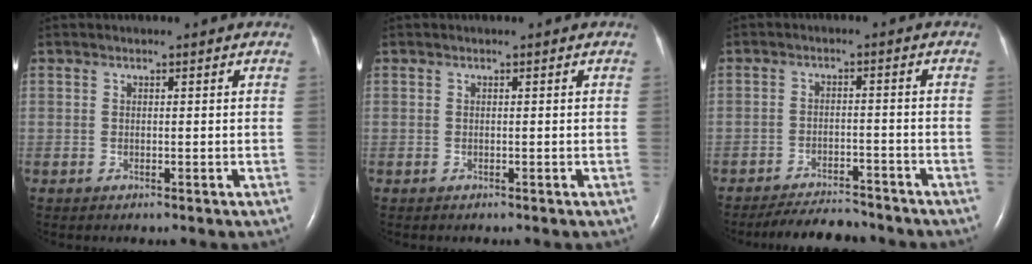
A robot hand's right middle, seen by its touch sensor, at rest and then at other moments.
{"total": 0.0}
{"total": 7.4, "force": [-7.0, 1.4, 1.8], "torque": [-0.030, -0.010, -0.110]}